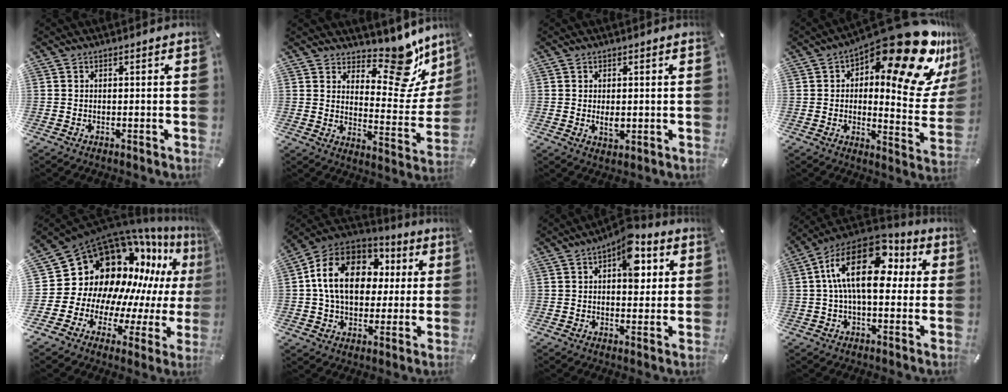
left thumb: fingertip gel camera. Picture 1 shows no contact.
{"total": 14.6, "force": [11.1, 6.6, 6.9], "torque": [-0.075, -0.110, 0.187]}
{"total": 3.3, "force": [0.0, 2.1, 2.5], "torque": [-0.039, -0.006, -0.003]}
{"total": 25.1, "force": [15.7, 8.7, 17.6], "torque": [-0.220, -0.128, 0.254]}
{"total": 20.5, "force": [9.0, 15.7, 9.7], "torque": [-0.143, -0.124, 0.202]}
{"total": 17.1, "force": [3.0, 13.2, 10.5], "torque": [-0.206, 0.006, 0.054]}
{"total": 10.2, "force": [3.4, 5.7, 7.7], "torque": [-0.087, -0.014, 0.052]}
{"total": 17.9, "force": [4.0, 9.6, 14.6], "torque": [-0.275, -0.020, 0.065]}